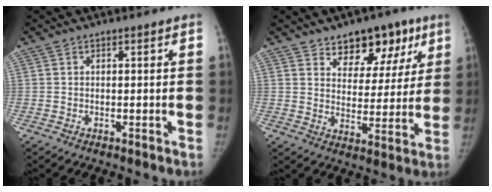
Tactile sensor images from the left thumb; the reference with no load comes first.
{"total": 12.1, "force": [7.6, 7.5, 5.7], "torque": [-0.018, -0.031, 0.108]}